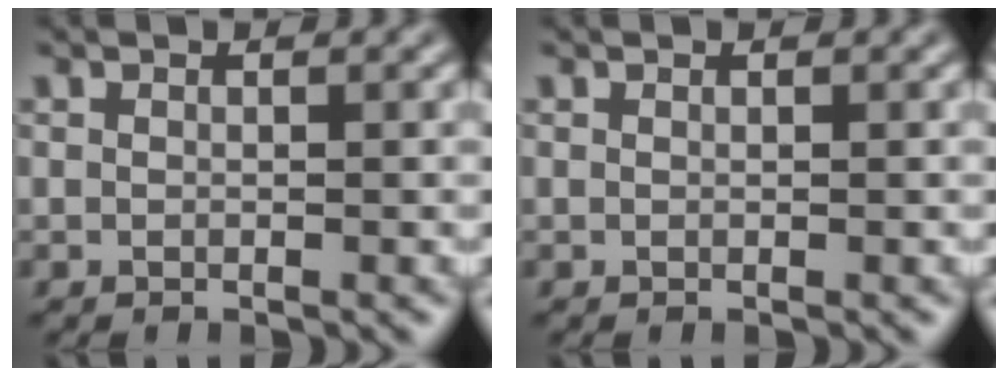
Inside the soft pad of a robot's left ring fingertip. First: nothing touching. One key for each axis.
{"total": 0.0}